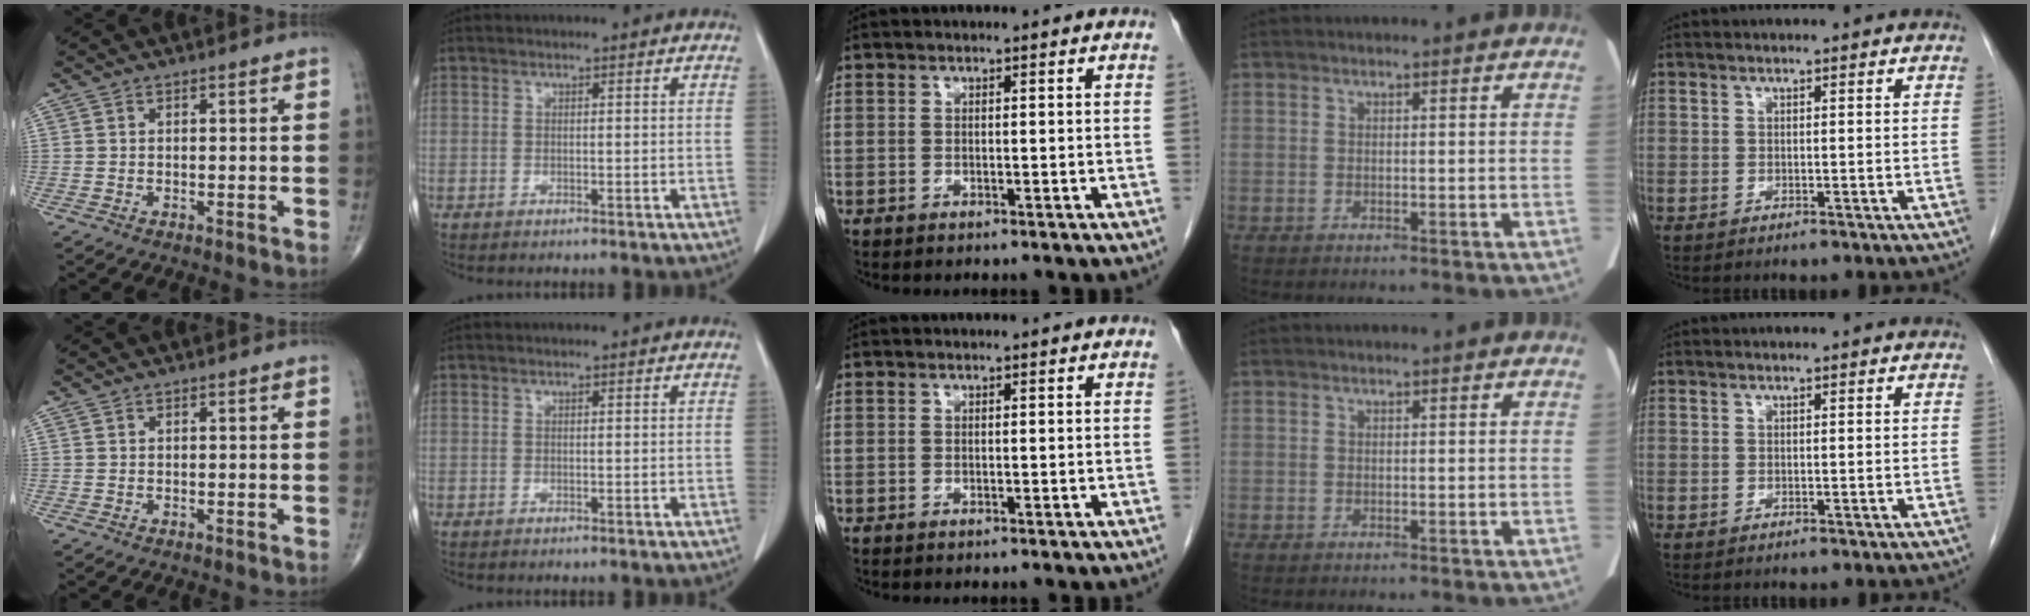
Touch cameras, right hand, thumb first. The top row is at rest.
{}